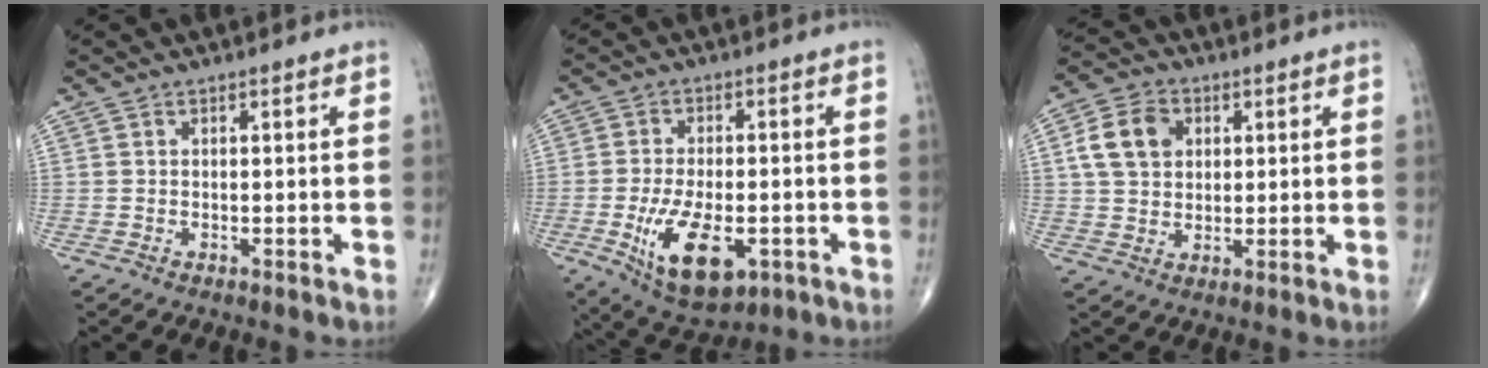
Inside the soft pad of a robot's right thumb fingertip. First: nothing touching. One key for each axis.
{"total": 13.3, "fx": -4.2, "fy": 6.5, "fz": 10.7, "tx": -0.178, "ty": -0.002, "tz": -0.056}
{"total": 9.1, "fx": 2.4, "fy": 6.9, "fz": 5.4, "tx": -0.082, "ty": 0.005, "tz": 0.040}